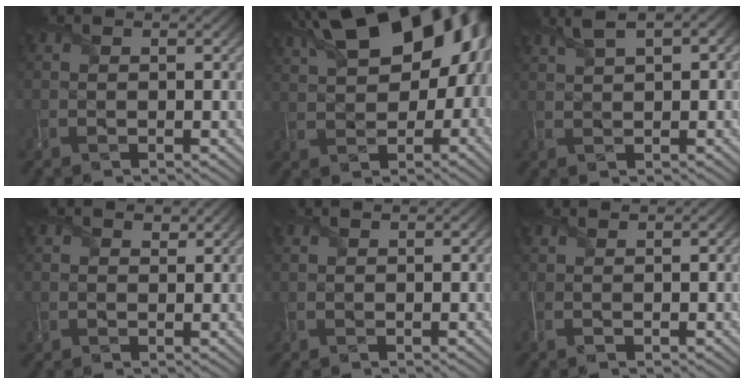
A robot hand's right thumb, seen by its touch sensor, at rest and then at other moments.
{"total": 19.4, "force": [6.1, 11.8, 14.2], "torque": [-0.225, 0.045, 0.103]}
{"total": 4.6, "force": [2.0, 1.6, 3.8], "torque": [-0.086, 0.013, 0.042]}
{"total": 1.5, "force": [1.0, 1.1, 0.4], "torque": [-0.014, -0.006, 0.019]}
{"total": 0.8, "force": [0.6, 0.1, 0.4], "torque": [-0.017, 0.002, 0.014]}
{"total": 1.0, "force": [0.6, 0.0, 0.8], "torque": [-0.022, 0.005, 0.009]}